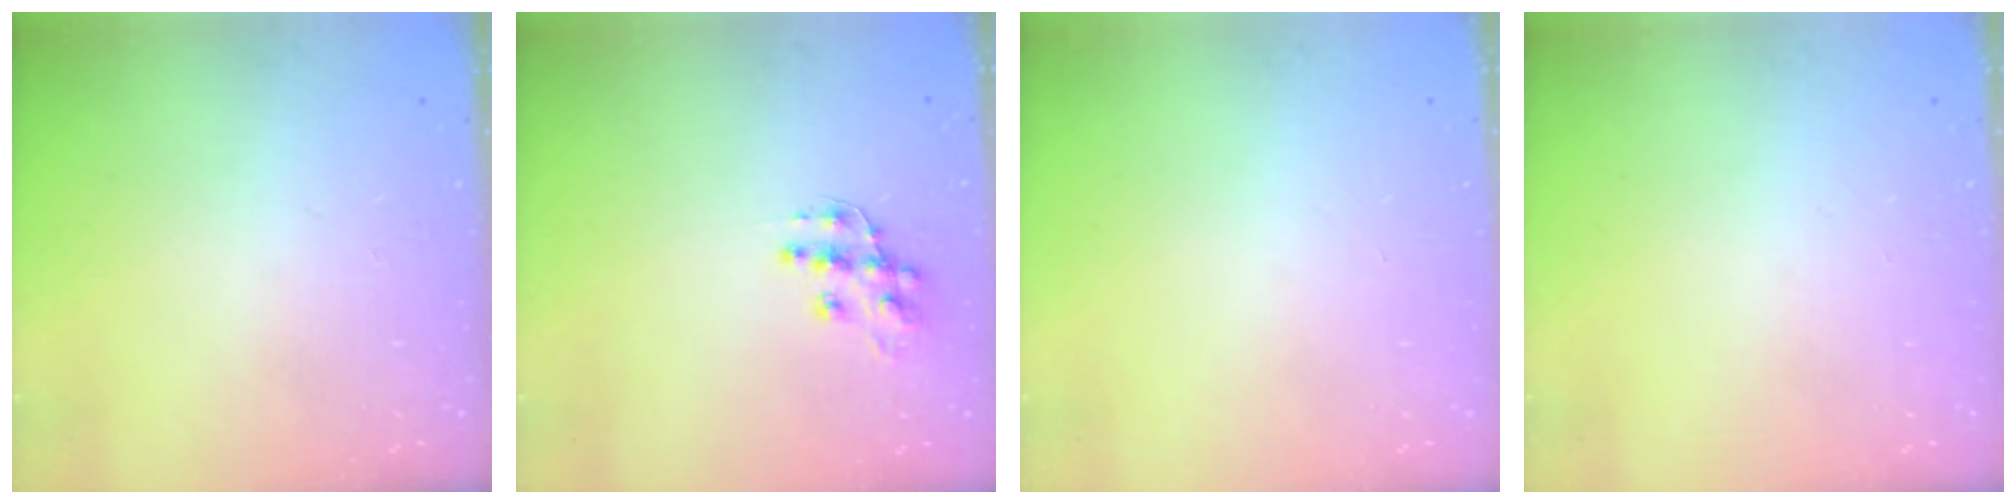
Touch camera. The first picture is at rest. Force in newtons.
{"total": 10.8, "press": 10.7, "slide": 0.8}
{"total": 0.0}
{"total": 0.0}